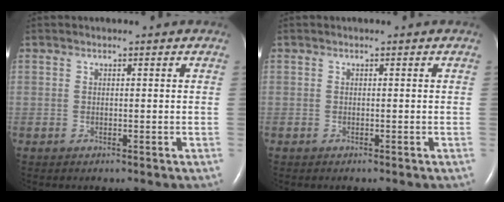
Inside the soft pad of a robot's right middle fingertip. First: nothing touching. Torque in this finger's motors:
{"motor_torque": [-0.39, -0.03, 0.00, -0.01]}